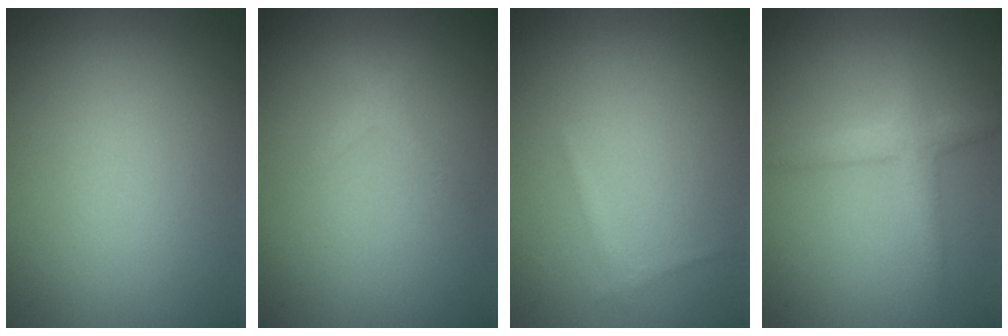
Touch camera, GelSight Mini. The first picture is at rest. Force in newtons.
{"total": 1.1, "press": 1.1, "slide": 0.0}
{"total": 0.6, "press": 0.6, "slide": 0.0}
{"total": 2.3, "press": 2.3, "slide": 0.1}